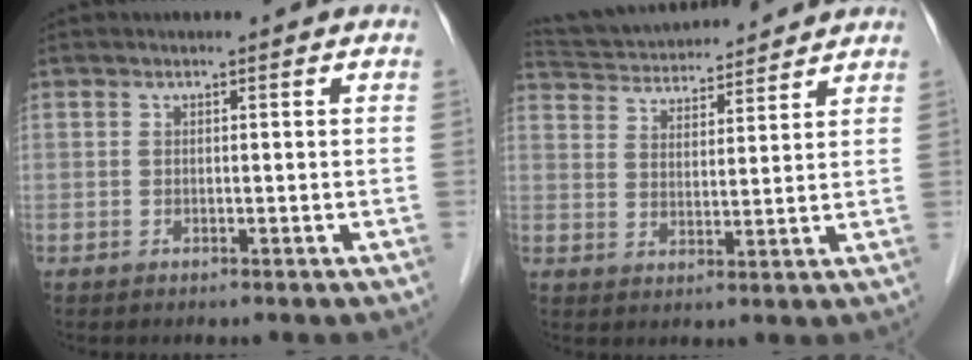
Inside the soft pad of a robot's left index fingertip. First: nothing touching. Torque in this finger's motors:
{"motor_torque": [-0.76, -1.18, 0.09, 0.01]}